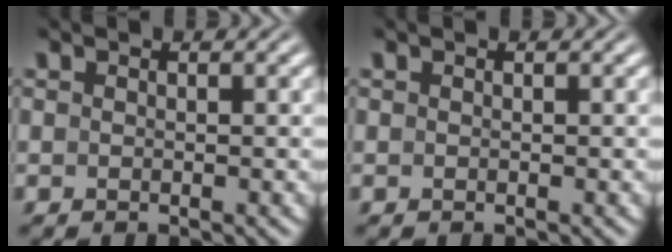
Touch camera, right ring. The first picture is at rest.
{"total": 0.0}